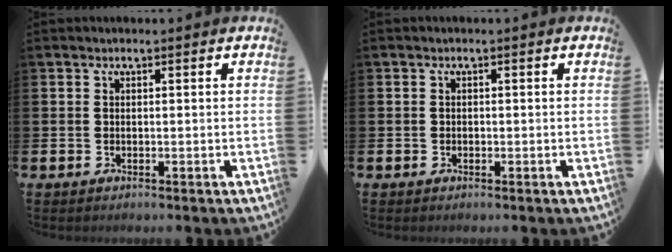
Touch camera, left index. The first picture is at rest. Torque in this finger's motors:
{"motor_torque": [-0.11, -0.03, -0.04, -0.01]}